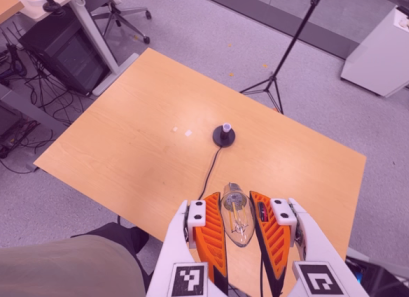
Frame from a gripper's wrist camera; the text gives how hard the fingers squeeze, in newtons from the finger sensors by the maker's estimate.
{"total": 20.2, "left": 22.7, "right": 17.7}